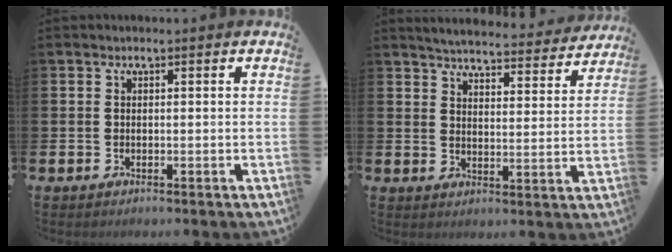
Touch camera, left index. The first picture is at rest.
{"total": 5.1, "force": [5.0, 0.3, 0.8], "torque": [-0.033, -0.040, 0.085]}